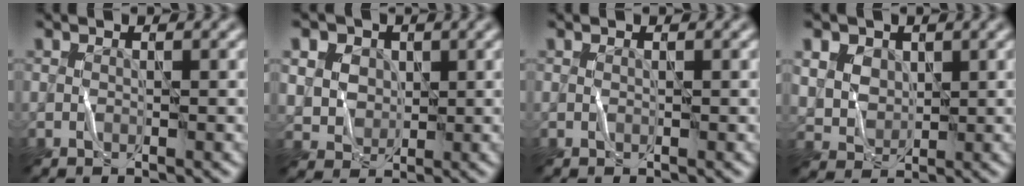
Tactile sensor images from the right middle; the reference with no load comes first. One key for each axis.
{"total": 5.4, "fx": 2.9, "fy": 4.2, "fz": 1.8, "tx": -0.072, "ty": 0.025, "tz": 0.052}
{"total": 0.0}
{"total": 3.1, "fx": 1.9, "fy": 2.3, "fz": 0.8, "tx": -0.052, "ty": 0.011, "tz": 0.045}